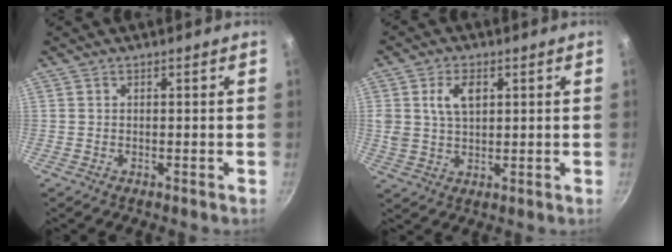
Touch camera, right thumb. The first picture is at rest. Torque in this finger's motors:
{"motor_torque": [-1.00, 0.90, 0.84, 0.43, 0.34]}